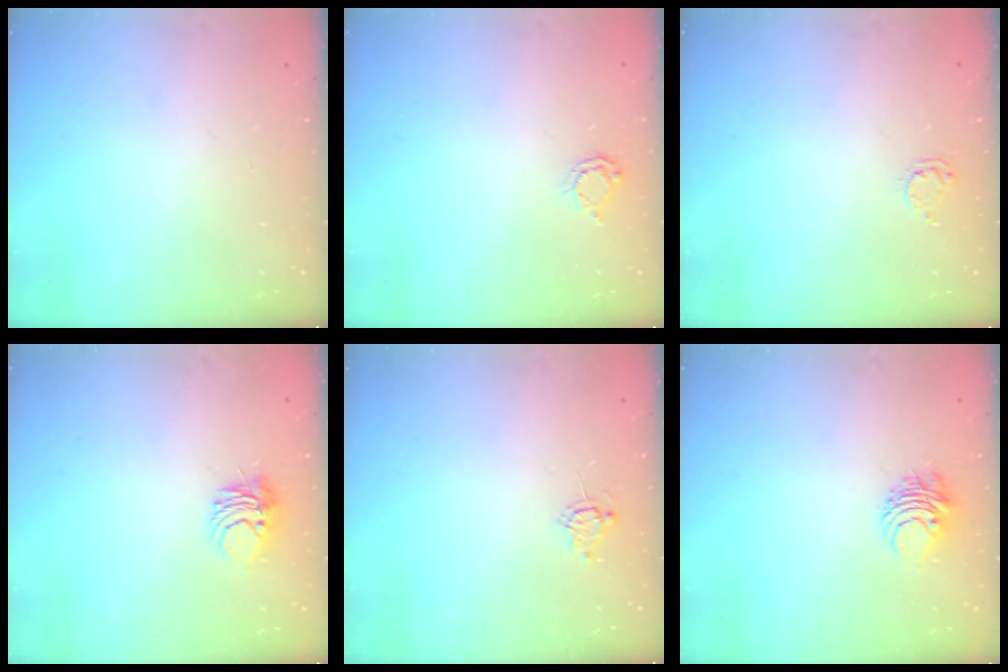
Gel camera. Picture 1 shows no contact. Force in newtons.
{"total": 4.0, "press": 4.0, "slide": 0.2}
{"total": 3.8, "press": 3.8, "slide": 0.2}
{"total": 6.0, "press": 6.0, "slide": 0.6}
{"total": 4.5, "press": 4.4, "slide": 0.9}
{"total": 6.3, "press": 6.3, "slide": 0.6}